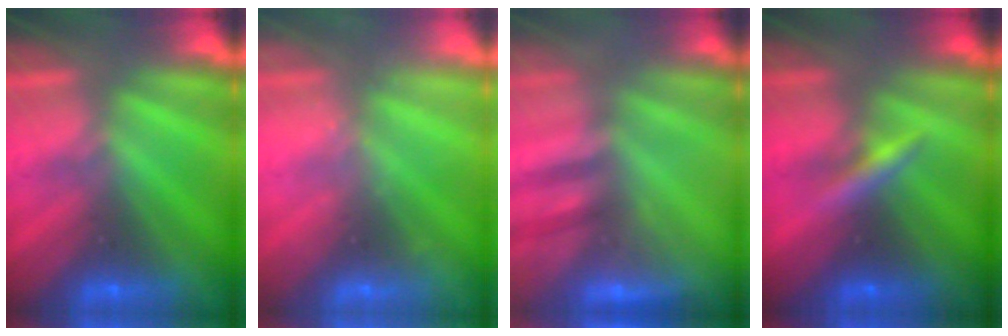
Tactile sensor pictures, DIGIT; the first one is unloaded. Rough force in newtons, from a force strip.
{"total": 2.2}
{"total": 2.4}
{"total": 2.7}